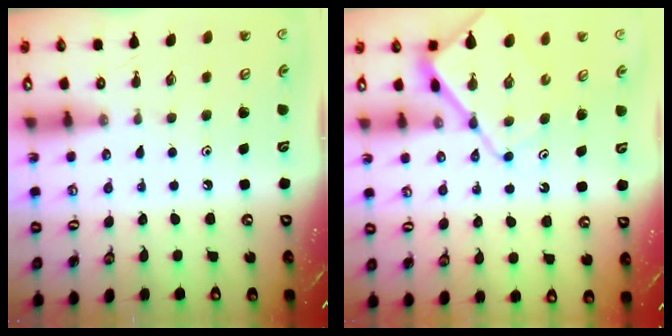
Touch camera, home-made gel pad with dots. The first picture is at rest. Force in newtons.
{"total": 9.7, "press": 9.7, "slide": 1.1}